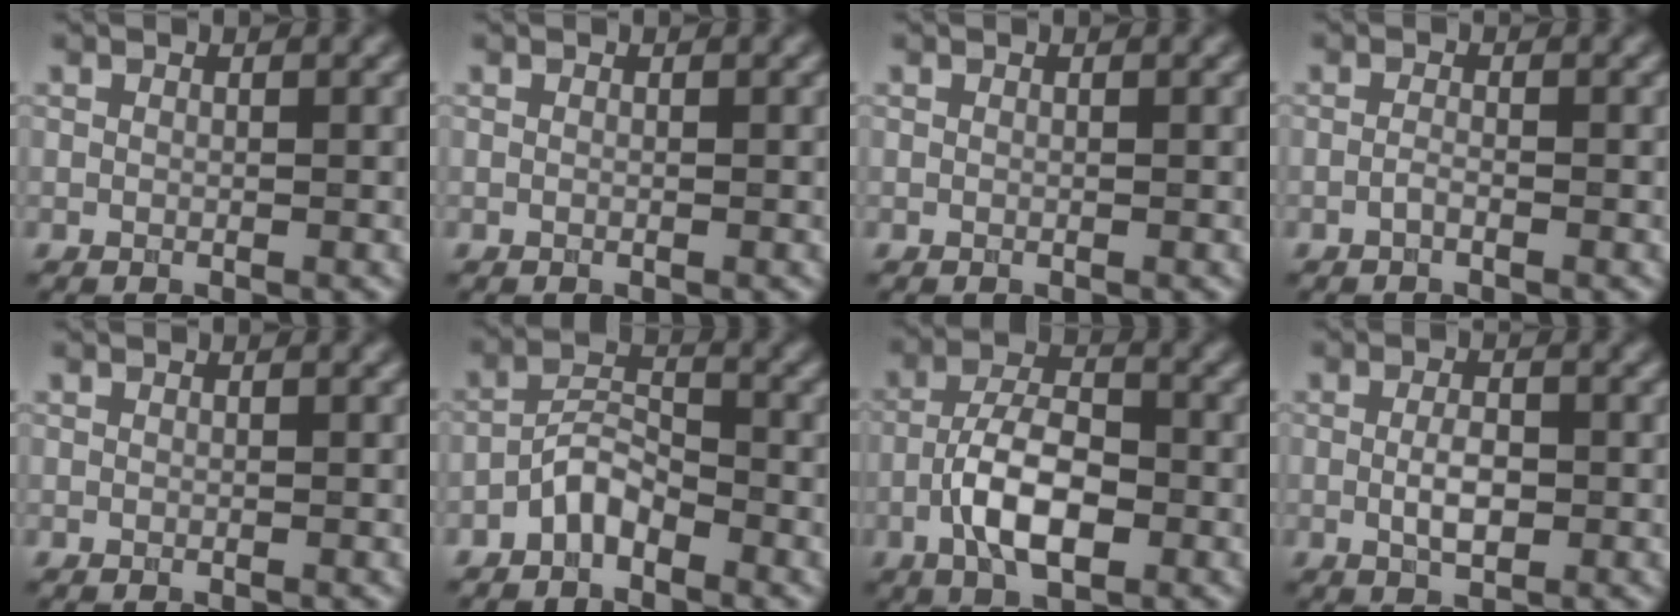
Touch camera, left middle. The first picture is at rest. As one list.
[{"total": 0.0}, {"total": 0.0}, {"total": 0.8, "force": [-0.5, 0.2, 0.6], "torque": [-0.013, -0.001, -0.010]}, {"total": 0.0}, {"total": 3.0, "force": [-2.2, 1.3, 1.6], "torque": [-0.027, 0.015, -0.047]}, {"total": 6.6, "force": [-2.3, 2.9, 5.4], "torque": [-0.098, 0.006, -0.049]}, {"total": 2.7, "force": [-0.3, 1.2, 2.4], "torque": [-0.048, -0.003, -0.005]}]